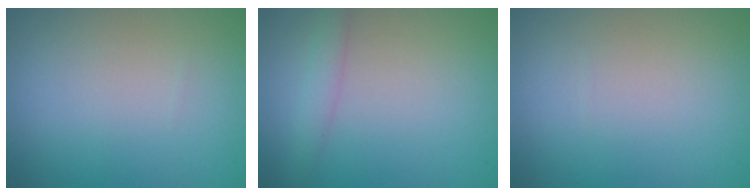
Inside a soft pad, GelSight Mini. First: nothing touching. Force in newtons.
{"total": 1.7, "press": 1.7, "slide": 0.0}
{"total": 0.0}